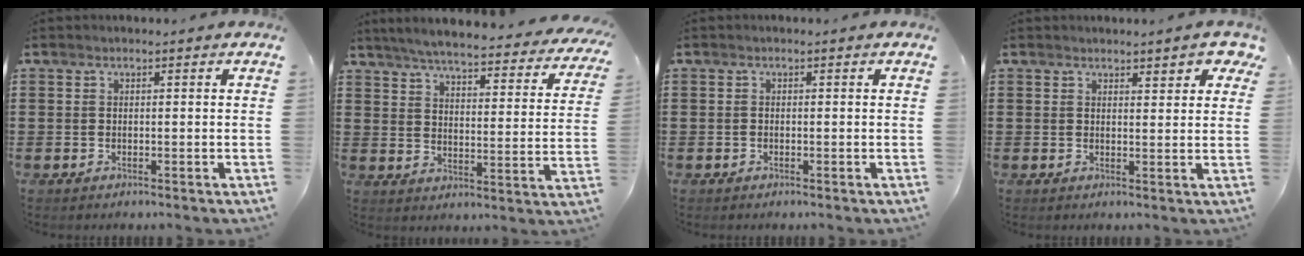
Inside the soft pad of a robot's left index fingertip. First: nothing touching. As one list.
[{"total": 5.2, "force": [4.9, -0.2, 1.7], "torque": [-0.059, -0.038, 0.079]}, {"total": 0.0}, {"total": 2.9, "force": [2.6, 0.8, 1.0], "torque": [-0.012, -0.008, 0.044]}]